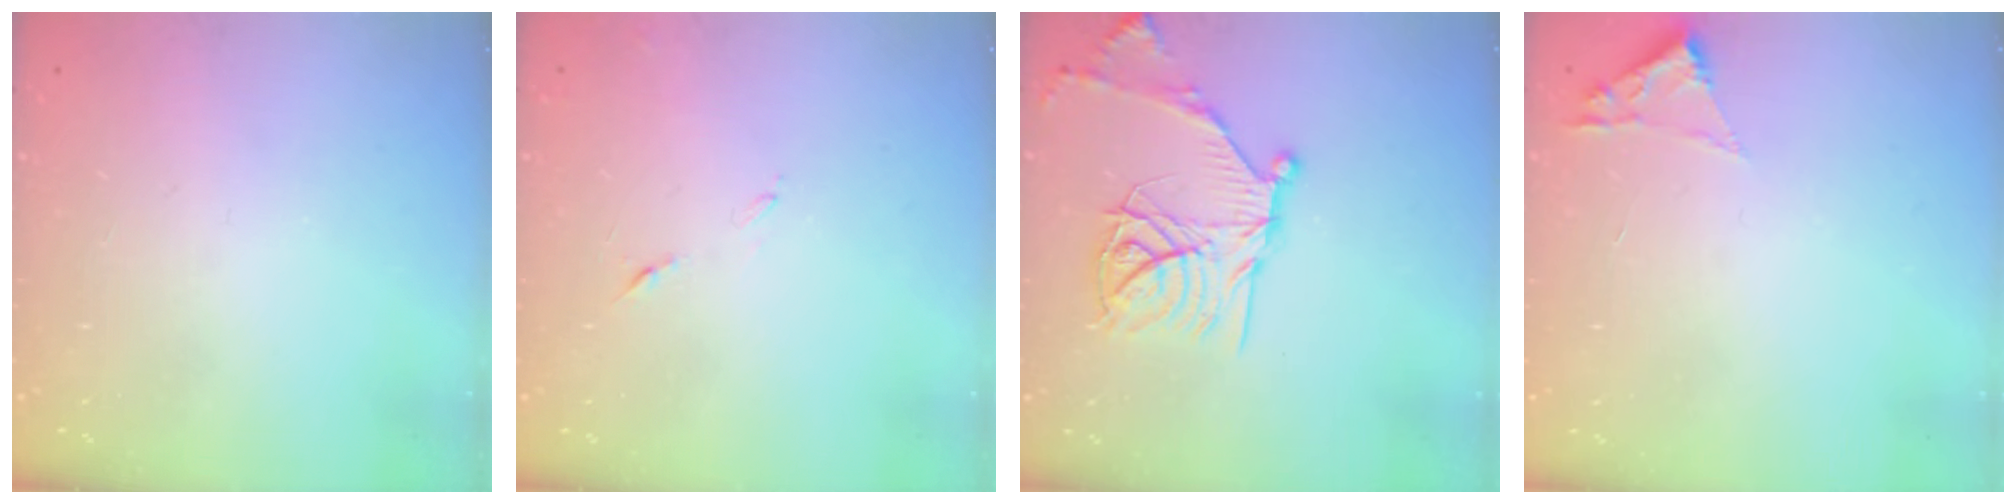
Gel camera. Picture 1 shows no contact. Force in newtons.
{"total": 6.1, "press": 6.1, "slide": 0.6}
{"total": 19.9, "press": 19.8, "slide": 1.5}
{"total": 1.8, "press": 1.8, "slide": 0.2}